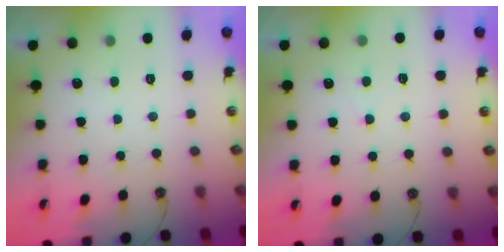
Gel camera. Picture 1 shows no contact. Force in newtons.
{"total": 0.7, "press": 0.6, "slide": 0.3}